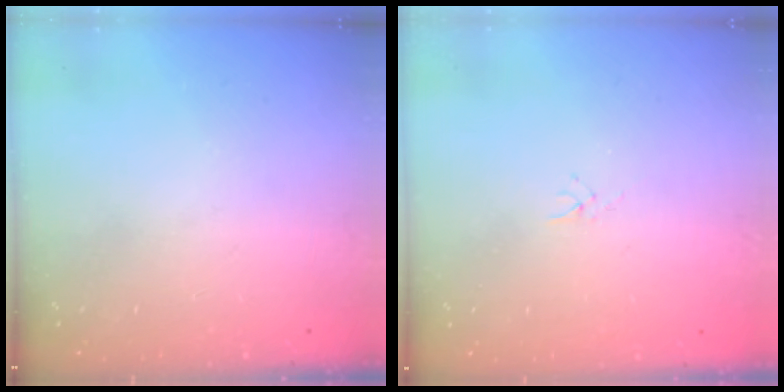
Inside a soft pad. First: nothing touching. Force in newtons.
{"total": 1.0, "press": 1.0, "slide": 0.3}